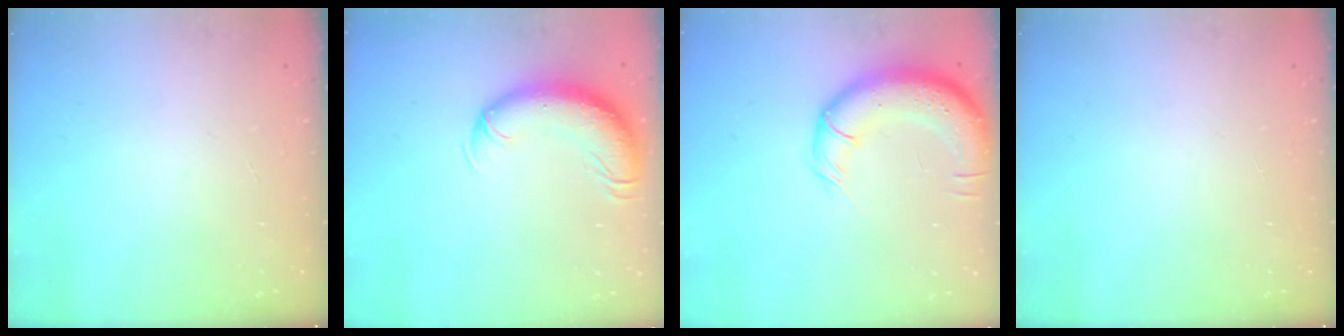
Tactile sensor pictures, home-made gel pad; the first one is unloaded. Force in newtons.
{"total": 10.6, "press": 10.3, "slide": 2.5}
{"total": 13.7, "press": 13.3, "slide": 3.4}
{"total": 0.0}